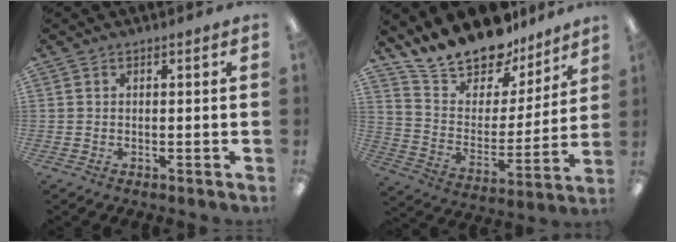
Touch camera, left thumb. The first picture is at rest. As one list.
[{"total": 17.2, "force": [15.9, 5.6, 3.4], "torque": [-0.085, -0.139, 0.287]}]